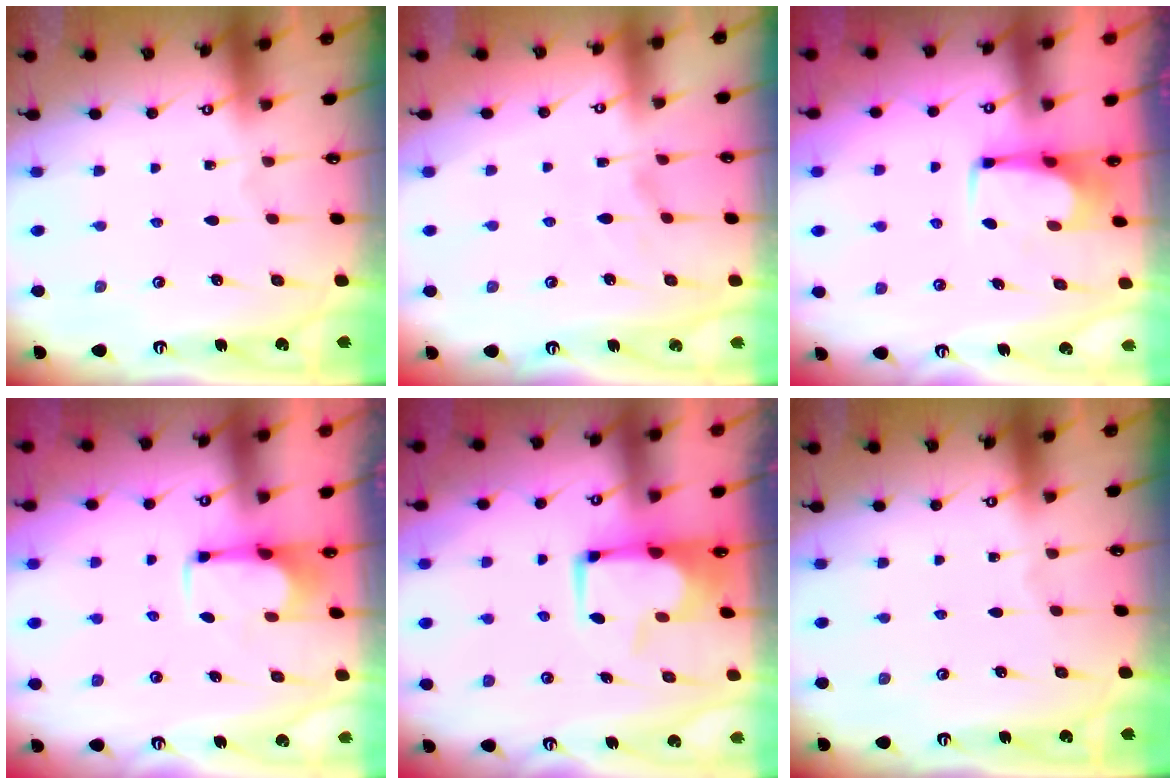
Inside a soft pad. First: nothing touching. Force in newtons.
{"total": 2.5, "press": 2.1, "slide": 1.3}
{"total": 4.0, "press": 4.0, "slide": 0.4}
{"total": 2.8, "press": 2.6, "slide": 1.0}
{"total": 4.2, "press": 4.2, "slide": 0.5}
{"total": 0.0}